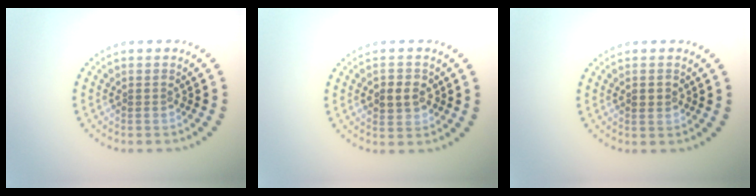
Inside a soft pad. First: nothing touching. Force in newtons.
{"total": 2.7, "press": 2.7, "slide": 0.5}
{"total": 1.6, "press": 1.6, "slide": 0.1}